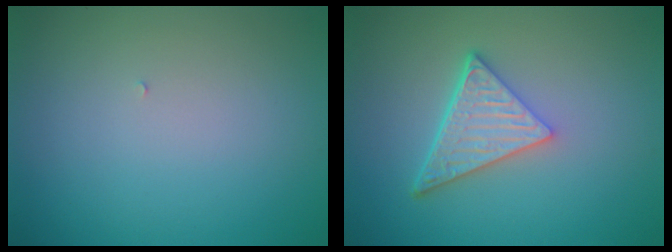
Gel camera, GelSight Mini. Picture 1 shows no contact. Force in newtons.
{"total": 4.9, "press": 3.5, "slide": 3.3}